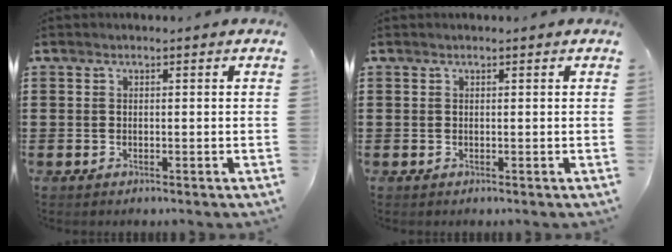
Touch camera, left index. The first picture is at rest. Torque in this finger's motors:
{"motor_torque": [0.39, 0.45, -0.01, -0.01]}